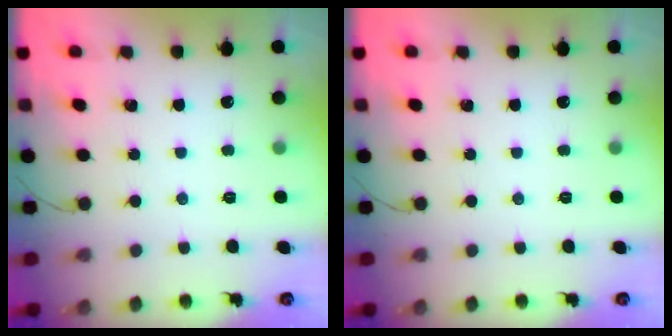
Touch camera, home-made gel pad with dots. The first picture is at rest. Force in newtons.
{"total": 0.0}